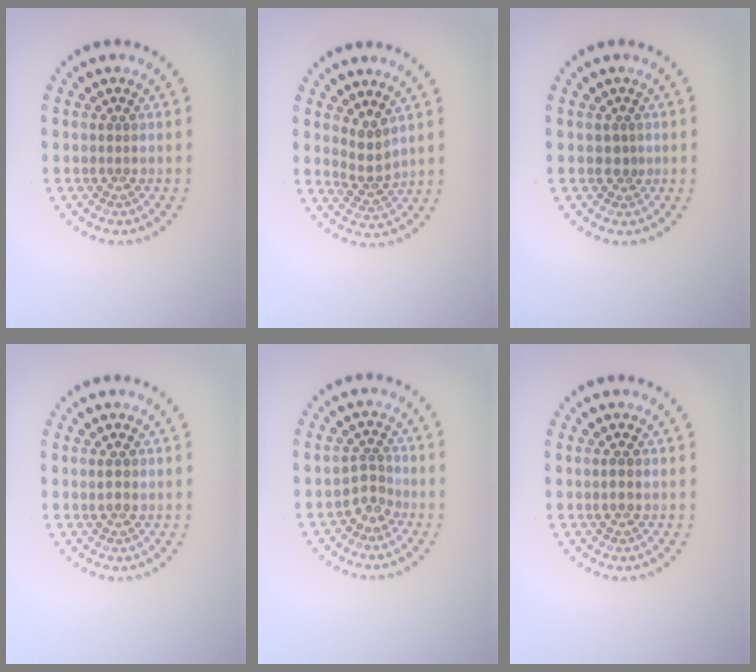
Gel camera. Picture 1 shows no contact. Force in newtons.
{"total": 2.1, "press": 1.6, "slide": 1.4}
{"total": 1.0, "press": 0.8, "slide": 0.6}
{"total": 1.0, "press": 1.0, "slide": 0.3}
{"total": 2.0, "press": 1.5, "slide": 1.3}
{"total": 1.0, "press": 1.0, "slide": 0.1}